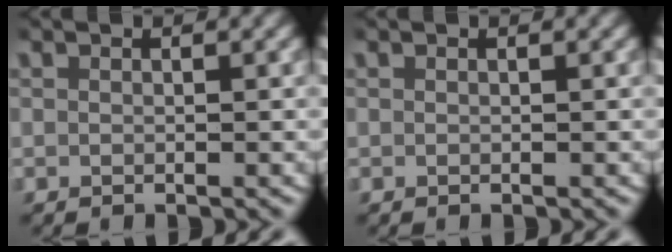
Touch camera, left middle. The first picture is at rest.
{"total": 0.0}